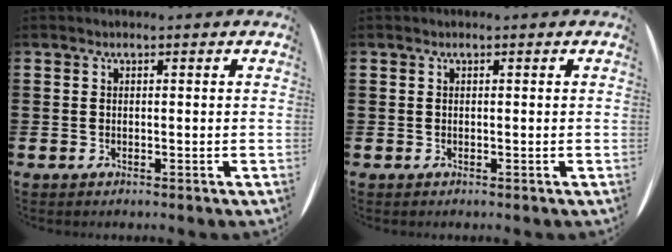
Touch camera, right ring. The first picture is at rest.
{"total": 0.0}